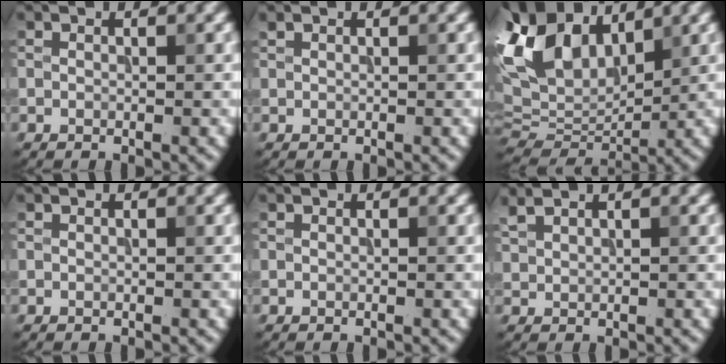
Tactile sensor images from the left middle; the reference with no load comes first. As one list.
[{"total": 0.6, "force": [0.6, 0.2, 0.1], "torque": [0.000, 0.003, 0.009]}, {"total": 12.2, "force": [6.3, 7.2, 7.5], "torque": [-0.189, 0.038, 0.112]}, {"total": 0.0}, {"total": 0.0}, {"total": 1.6, "force": [1.5, 0.2, 0.4], "torque": [-0.014, 0.011, 0.036]}]